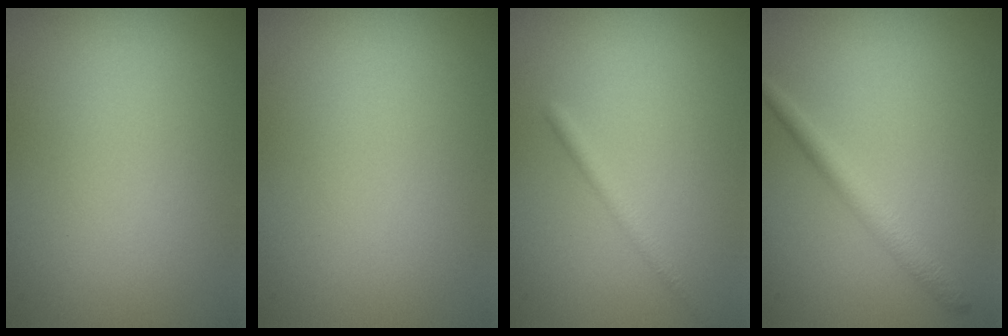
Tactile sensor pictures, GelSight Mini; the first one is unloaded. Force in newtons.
{"total": 0.0}
{"total": 1.5, "press": 1.5, "slide": 0.0}
{"total": 2.2, "press": 2.2, "slide": 0.1}